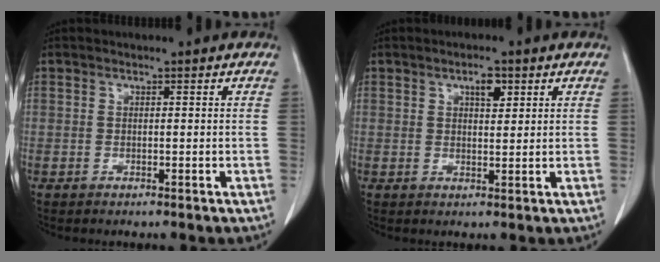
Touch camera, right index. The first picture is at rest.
{"total": 2.9, "force": [1.5, 1.0, 2.2], "torque": [-0.037, 0.000, 0.025]}